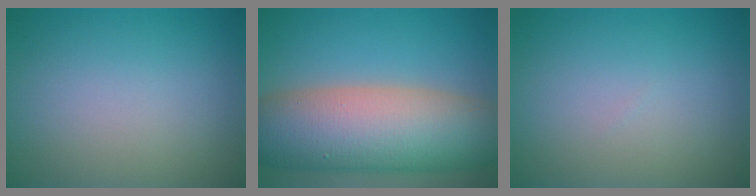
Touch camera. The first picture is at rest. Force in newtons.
{"total": 13.4, "press": 13.4, "slide": 0.6}
{"total": 0.0}